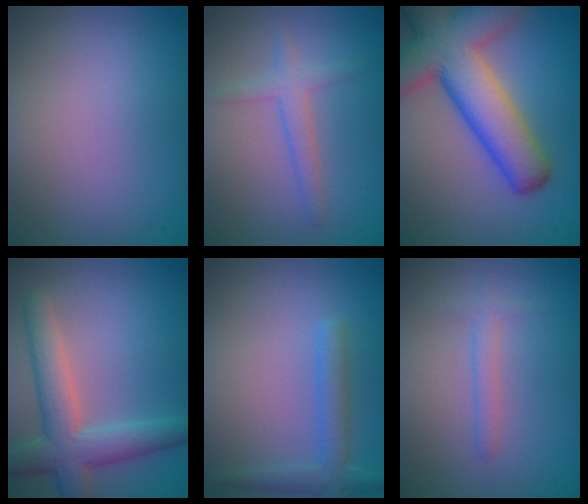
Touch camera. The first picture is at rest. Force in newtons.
{"total": 2.2, "press": 2.2, "slide": 0.0}
{"total": 11.6, "press": 11.6, "slide": 0.7}
{"total": 5.8, "press": 5.8, "slide": 0.3}
{"total": 2.6, "press": 2.6, "slide": 0.2}
{"total": 1.4, "press": 1.4, "slide": 0.1}